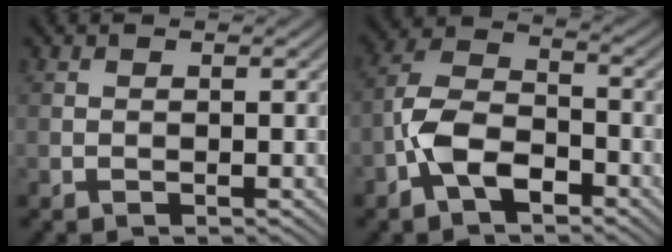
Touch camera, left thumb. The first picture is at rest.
{"total": 7.4, "force": [-3.7, 3.9, 5.1], "torque": [-0.100, 0.008, -0.089]}